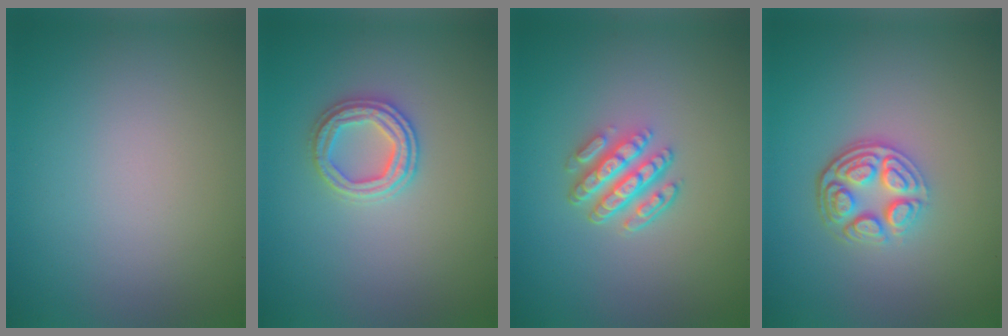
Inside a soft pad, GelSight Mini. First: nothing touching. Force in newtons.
{"total": 2.7, "press": 2.7, "slide": 0.3}
{"total": 4.7, "press": 3.4, "slide": 3.2}
{"total": 4.3, "press": 3.3, "slide": 2.7}